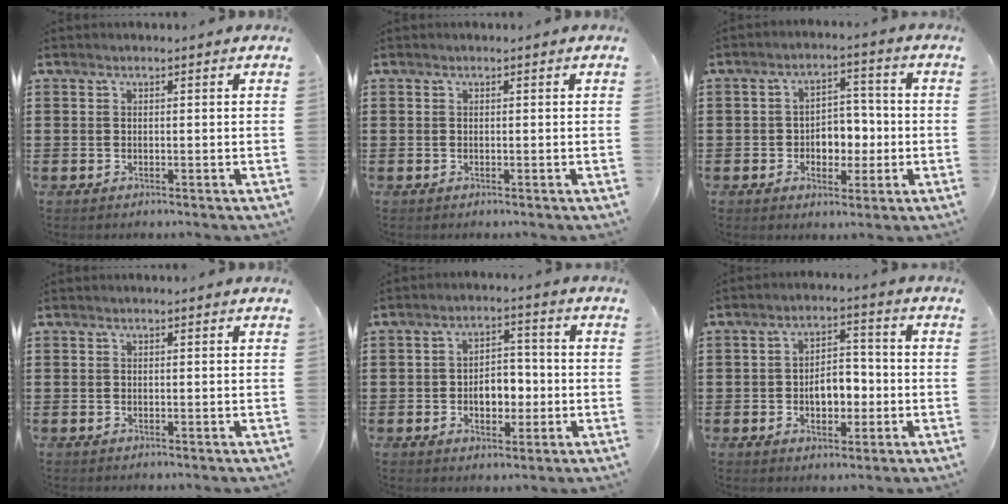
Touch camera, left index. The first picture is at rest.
{"total": 0.0}
{"total": 4.9, "force": [-1.0, 3.8, 2.9], "torque": [-0.057, 0.007, -0.025]}
{"total": 0.0}
{"total": 5.4, "force": [-1.2, 3.4, 4.0], "torque": [-0.063, 0.004, -0.030]}
{"total": 5.7, "force": [-1.3, 3.4, 4.3], "torque": [-0.067, 0.003, -0.031]}